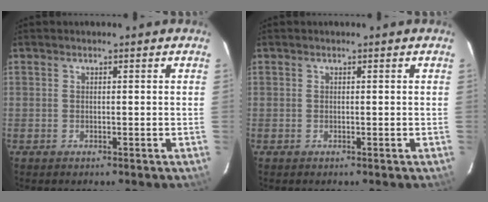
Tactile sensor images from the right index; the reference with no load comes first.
{"total": 0.0}